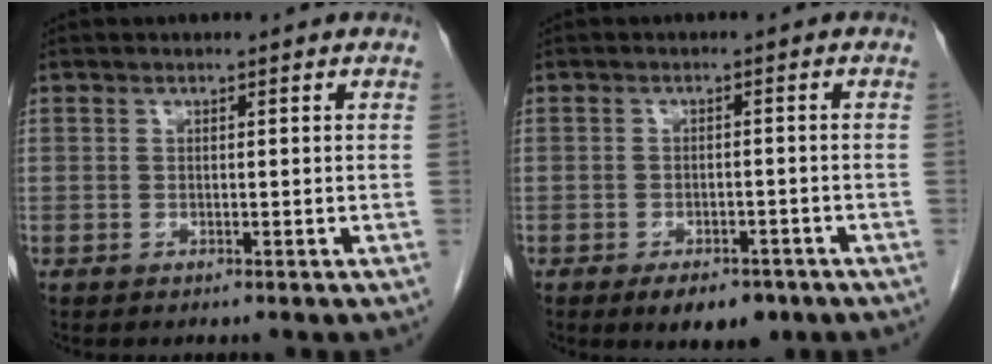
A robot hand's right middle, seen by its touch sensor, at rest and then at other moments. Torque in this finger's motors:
{"motor_torque": [0.82, -0.58, 0.02, 0.01]}